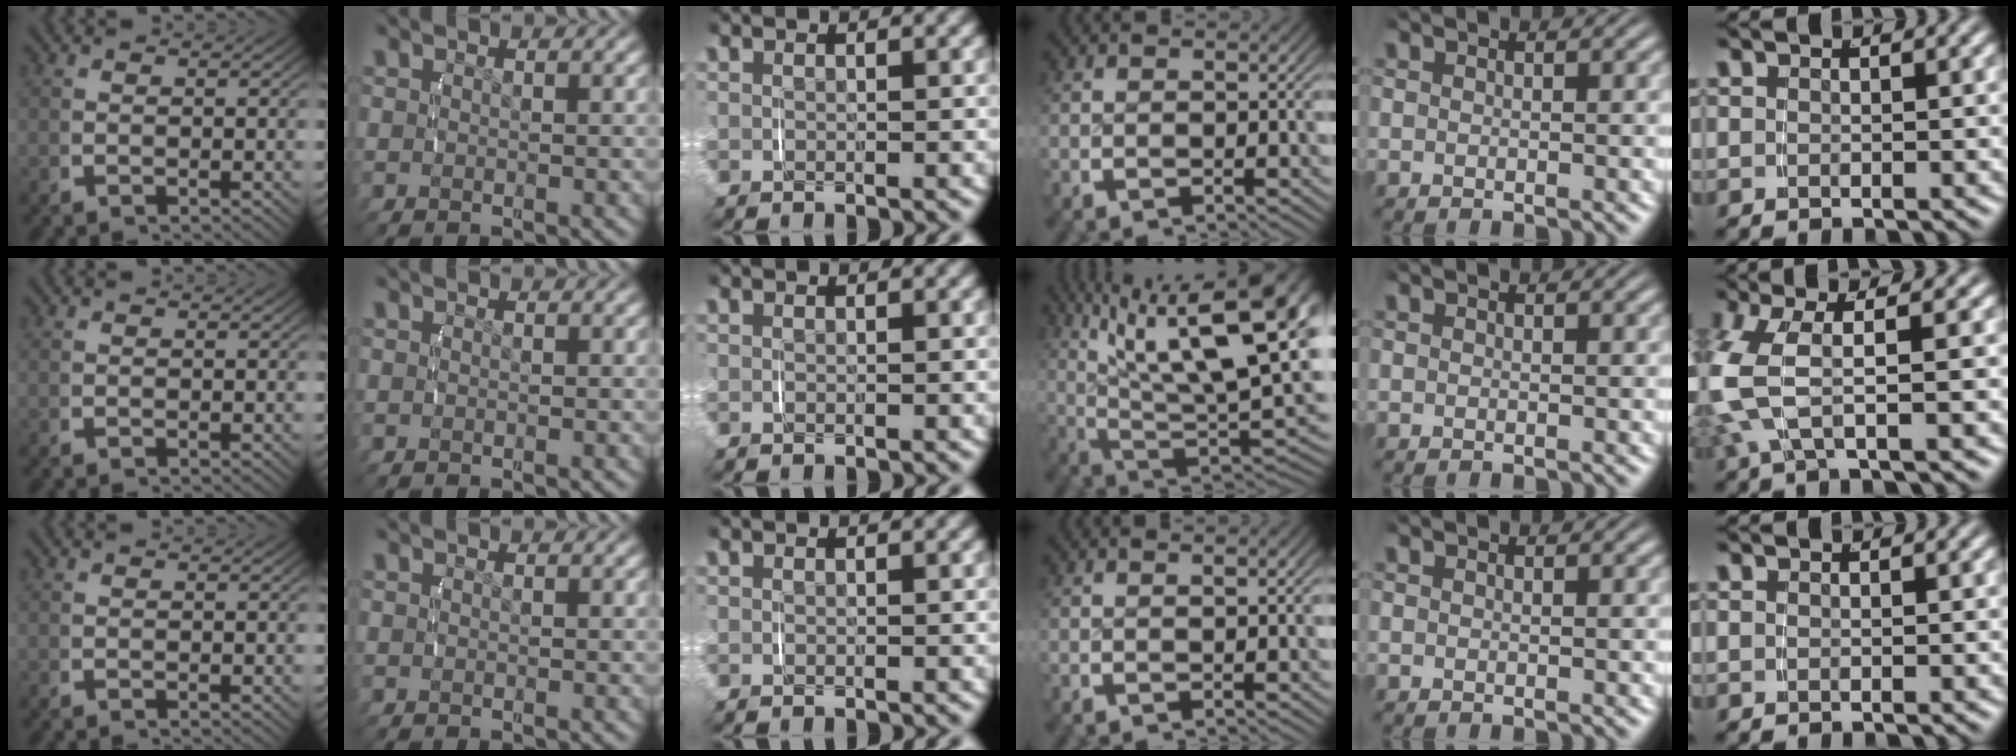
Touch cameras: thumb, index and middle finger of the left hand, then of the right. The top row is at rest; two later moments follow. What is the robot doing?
{"motion": "lift_and_place", "object": "glasses case"}